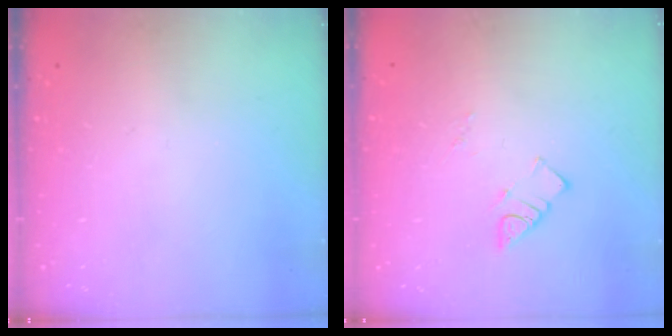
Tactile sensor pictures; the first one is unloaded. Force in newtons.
{"total": 4.4, "press": 4.3, "slide": 0.4}